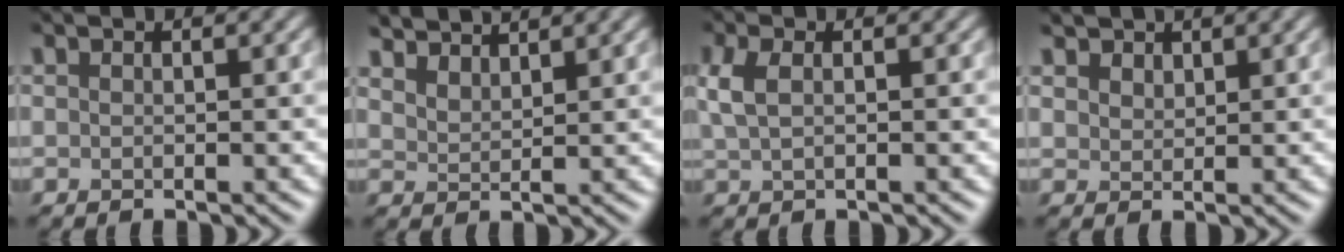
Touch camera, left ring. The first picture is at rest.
{"total": 3.3, "force": [3.0, 0.9, 1.1], "torque": [-0.032, -0.010, 0.054]}
{"total": 2.3, "force": [0.0, 1.1, 1.9], "torque": [-0.046, 0.003, -0.003]}
{"total": 1.9, "force": [1.4, 1.2, 0.6], "torque": [-0.023, -0.013, 0.030]}